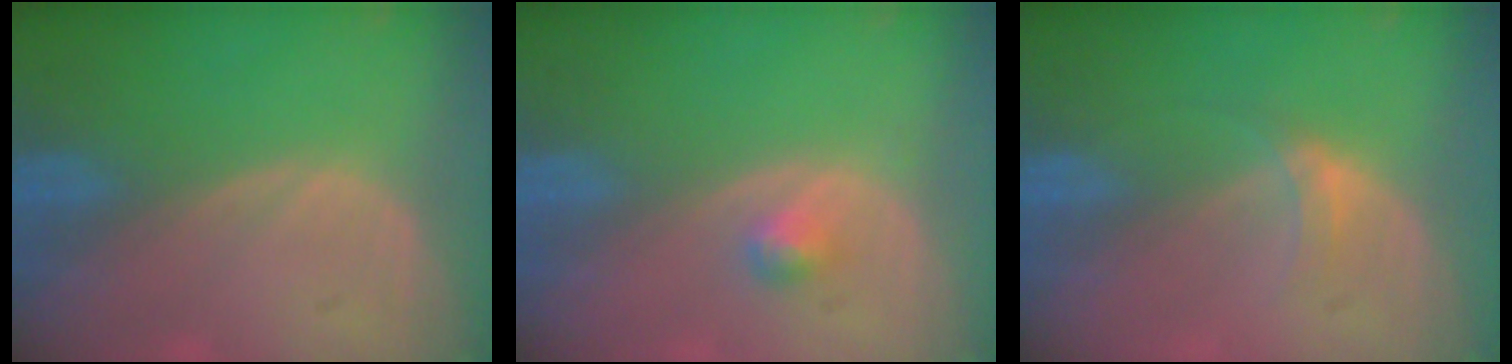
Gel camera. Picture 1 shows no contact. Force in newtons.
{"total": 1.7, "press": 1.7, "slide": 0.2}
{"total": 2.6, "press": 2.2, "slide": 1.4}